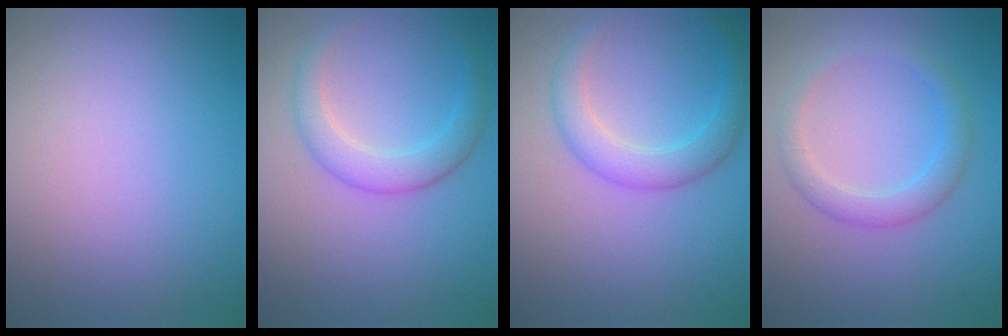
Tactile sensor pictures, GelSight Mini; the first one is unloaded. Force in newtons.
{"total": 2.8, "press": 2.8, "slide": 0.2}
{"total": 3.0, "press": 3.0, "slide": 0.2}
{"total": 2.4, "press": 2.4, "slide": 0.1}